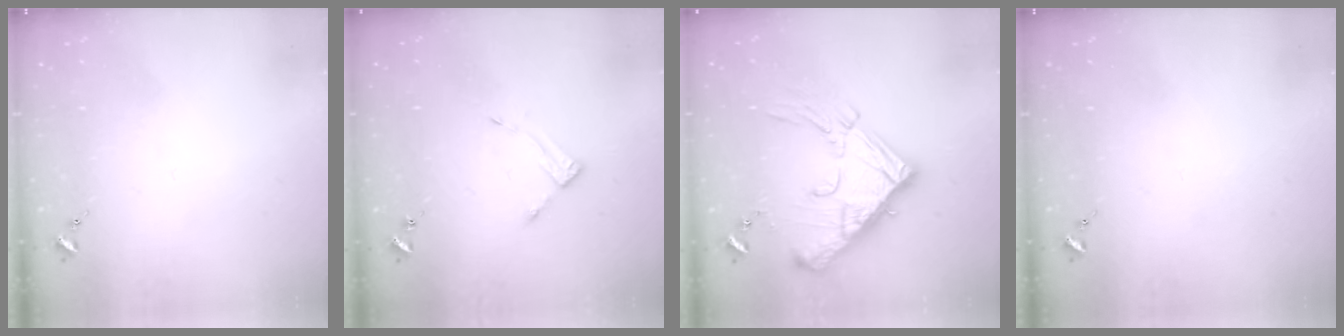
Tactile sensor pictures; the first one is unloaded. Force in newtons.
{"total": 3.3, "press": 3.3, "slide": 0.3}
{"total": 20.5, "press": 20.3, "slide": 2.3}
{"total": 0.0}